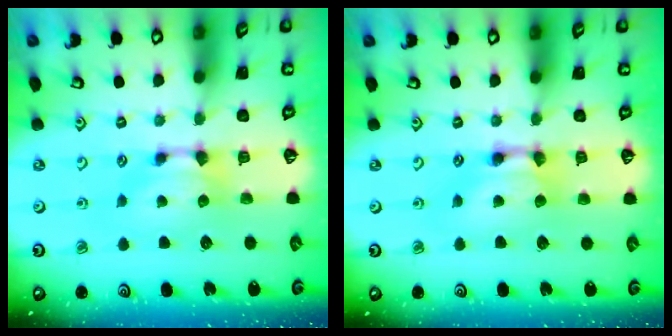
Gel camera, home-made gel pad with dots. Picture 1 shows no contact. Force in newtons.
{"total": 2.0, "press": 2.0, "slide": 0.1}